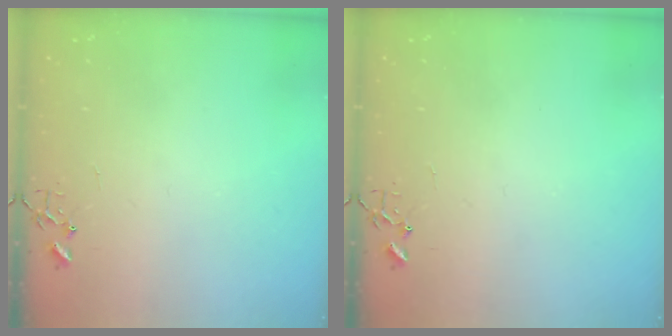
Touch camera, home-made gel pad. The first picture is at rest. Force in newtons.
{"total": 0.0}